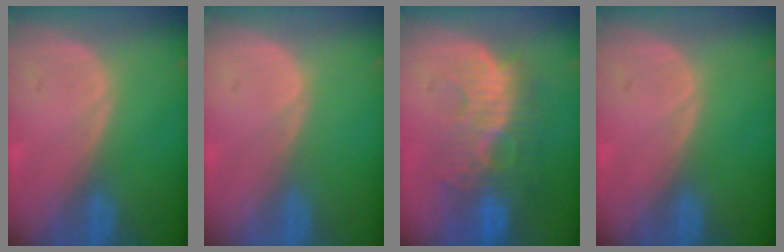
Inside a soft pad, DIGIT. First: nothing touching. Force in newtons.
{"total": 0.0}
{"total": 11.0, "press": 9.7, "slide": 5.3}
{"total": 0.0}